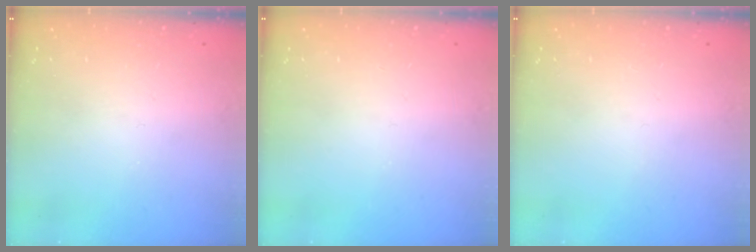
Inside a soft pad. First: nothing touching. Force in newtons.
{"total": 0.0}
{"total": 0.0}